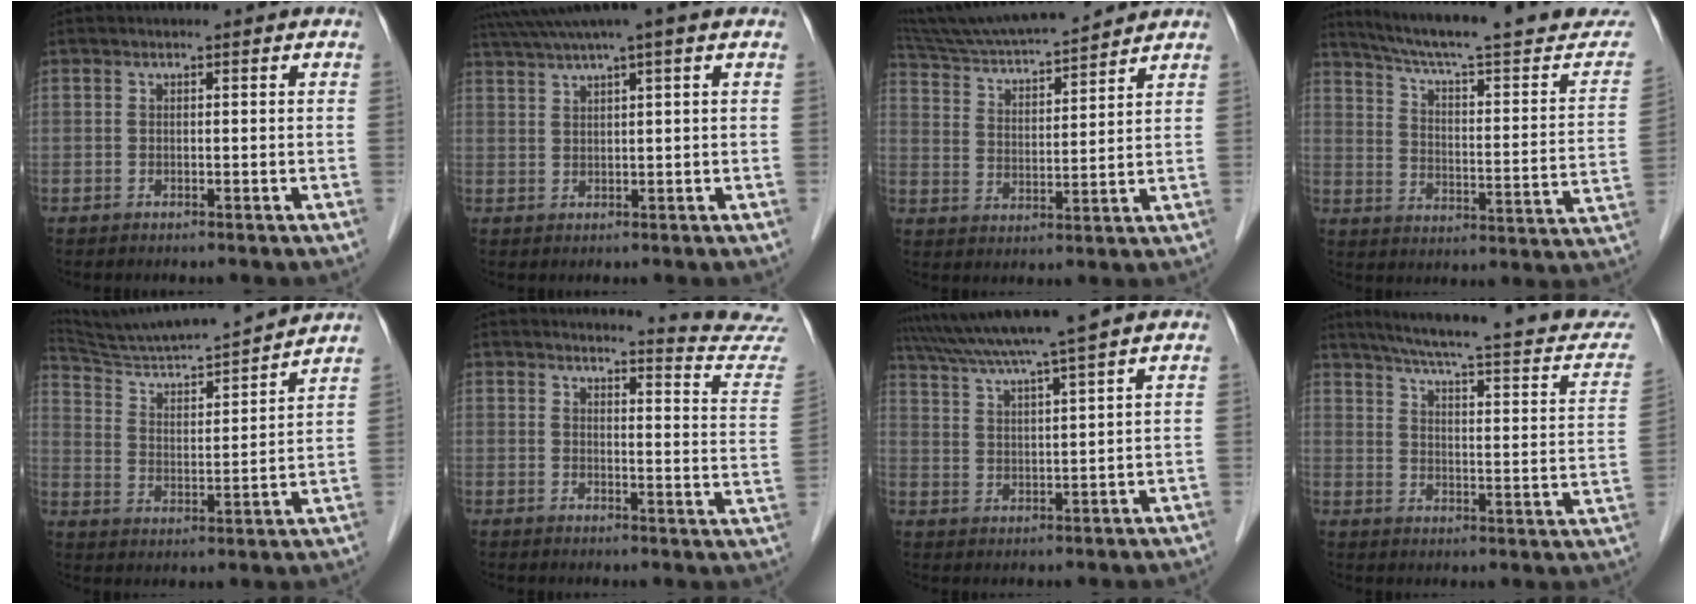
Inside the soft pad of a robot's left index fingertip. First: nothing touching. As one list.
[{"total": 7.0, "force": [5.3, -1.1, 4.4], "torque": [-0.080, 0.034, 0.088]}, {"total": 16.5, "force": [15.2, 1.6, 6.2], "torque": [-0.113, 0.024, 0.258]}, {"total": 24.9, "force": [22.0, 2.1, 11.4], "torque": [-0.165, -0.037, 0.289]}, {"total": 20.0, "force": [18.6, -0.5, 7.4], "torque": [-0.135, -0.010, 0.289]}, {"total": 12.4, "force": [12.3, -1.5, 0.8], "torque": [-0.007, -0.116, 0.118]}, {"total": 12.2, "force": [10.4, -1.7, 6.2], "torque": [-0.112, 0.019, 0.167]}, {"total": 23.0, "force": [19.6, 2.5, 11.8], "torque": [-0.167, -0.023, 0.241]}]